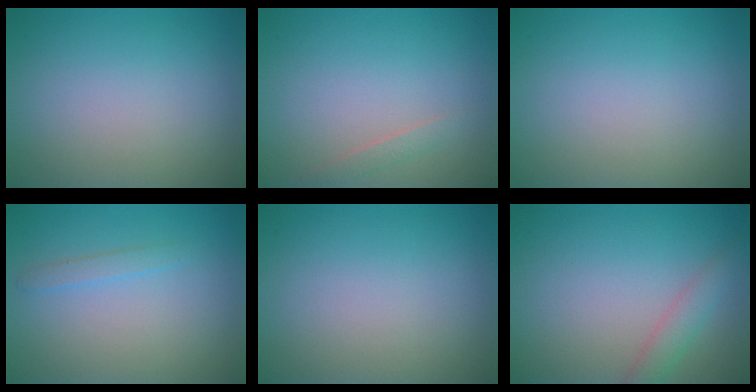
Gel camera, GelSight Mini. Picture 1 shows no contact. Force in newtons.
{"total": 0.8, "press": 0.8, "slide": 0.0}
{"total": 0.0}
{"total": 1.0, "press": 1.0, "slide": 0.0}
{"total": 0.0}
{"total": 2.1, "press": 2.1, "slide": 0.1}